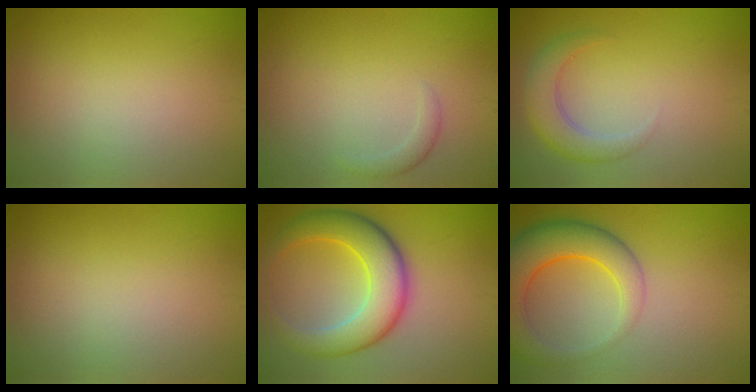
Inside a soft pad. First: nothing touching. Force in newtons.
{"total": 1.1, "press": 1.1, "slide": 0.0}
{"total": 3.4, "press": 3.4, "slide": 0.1}
{"total": 0.0}
{"total": 7.7, "press": 7.7, "slide": 0.3}
{"total": 7.1, "press": 7.1, "slide": 0.3}